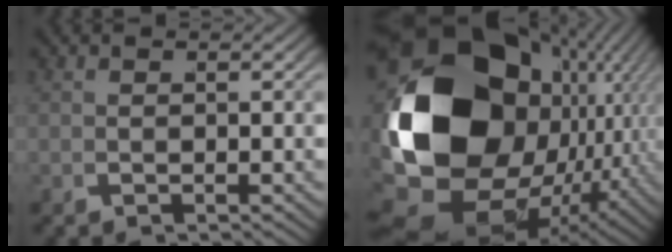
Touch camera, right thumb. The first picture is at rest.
{"total": 28.5, "force": [-0.3, 18.6, 21.6], "torque": [-0.419, -0.059, 0.027]}